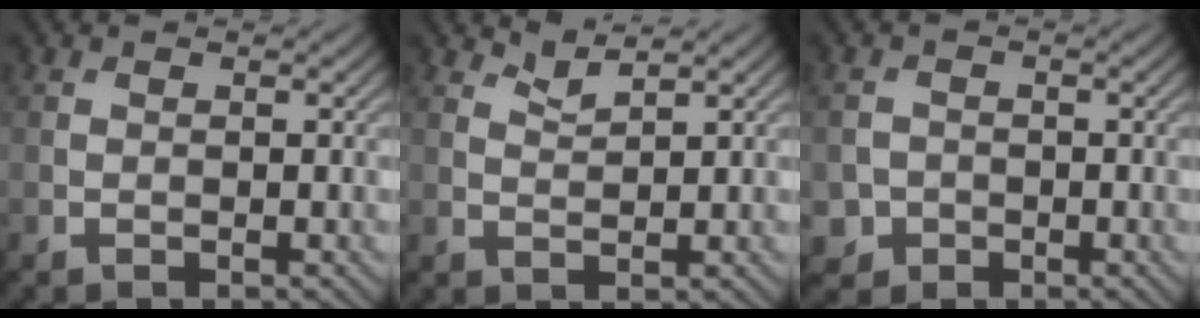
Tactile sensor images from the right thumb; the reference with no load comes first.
{"total": 1.8, "force": [1.7, 0.1, 0.7], "torque": [-0.022, -0.003, 0.038]}
{"total": 2.5, "force": [-1.1, 2.2, 0.4], "torque": [-0.002, -0.003, -0.022]}